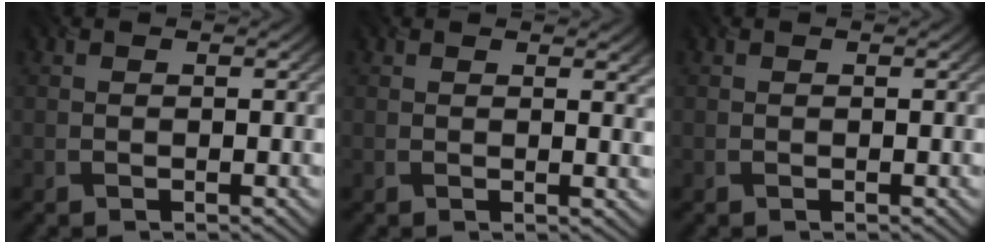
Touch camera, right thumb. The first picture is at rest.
{"total": 2.3, "force": [1.6, 0.4, 1.7], "torque": [-0.027, 0.000, 0.030]}
{"total": 0.0}